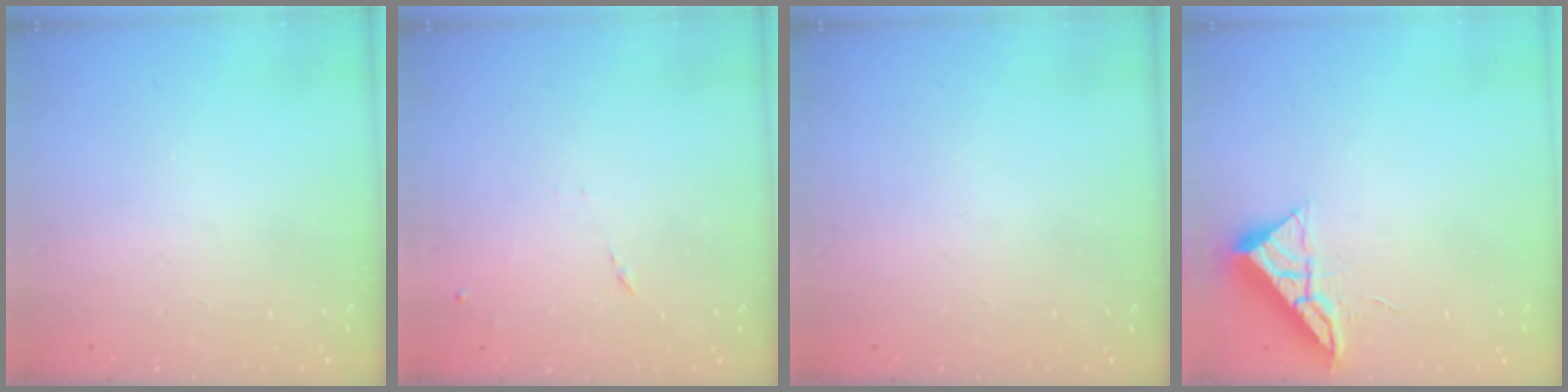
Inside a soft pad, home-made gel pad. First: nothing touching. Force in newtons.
{"total": 6.6, "press": 6.6, "slide": 0.4}
{"total": 0.0}
{"total": 6.9, "press": 6.9, "slide": 0.5}